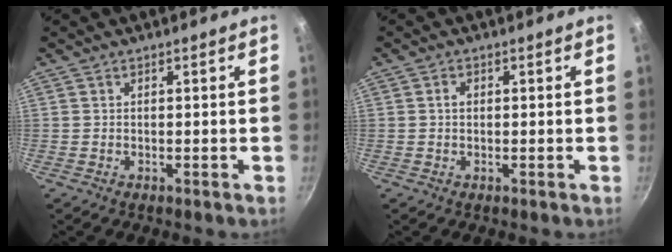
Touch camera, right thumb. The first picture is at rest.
{"total": 1.3, "force": [0.1, 1.0, 0.8], "torque": [-0.013, 0.006, 0.002]}